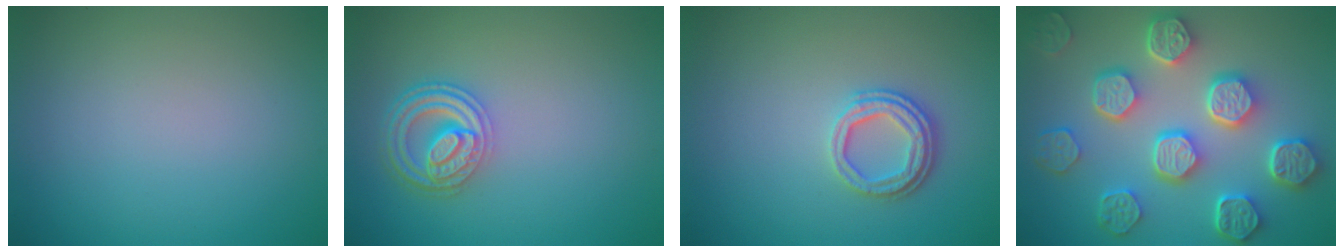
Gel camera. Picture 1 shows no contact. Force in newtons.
{"total": 4.5, "press": 3.7, "slide": 2.5}
{"total": 3.1, "press": 2.5, "slide": 1.9}
{"total": 8.3, "press": 6.5, "slide": 5.2}